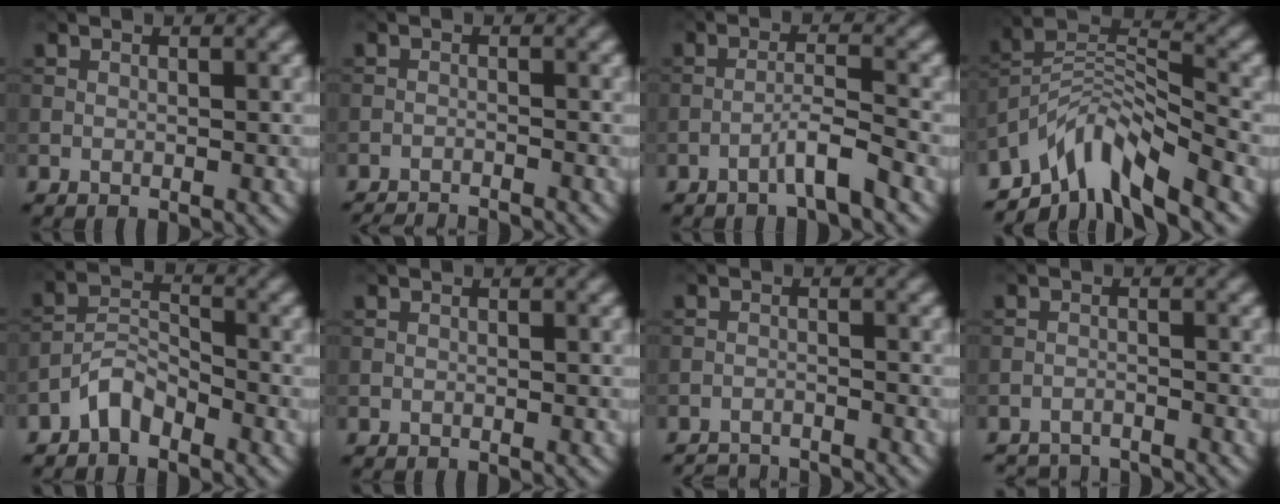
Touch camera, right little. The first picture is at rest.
{"total": 4.7, "force": [-4.5, 0.6, 1.1], "torque": [-0.019, -0.010, -0.071]}
{"total": 2.8, "force": [-1.8, 0.0, 2.1], "torque": [-0.034, 0.013, -0.042]}
{"total": 7.1, "force": [-5.5, 2.1, 3.9], "torque": [-0.059, 0.001, -0.114]}
{"total": 2.9, "force": [-2.3, 1.2, 1.3], "torque": [-0.021, 0.013, -0.052]}
{"total": 0.0}
{"total": 4.4, "force": [-4.3, 0.5, 0.8], "torque": [-0.015, -0.009, -0.071]}
{"total": 4.5, "force": [-4.4, 0.5, 0.5], "torque": [-0.013, -0.008, -0.073]}